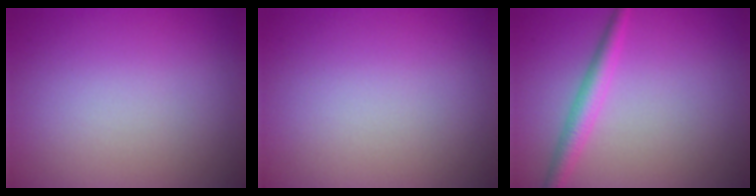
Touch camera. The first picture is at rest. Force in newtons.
{"total": 0.0}
{"total": 2.6, "press": 2.6, "slide": 0.1}